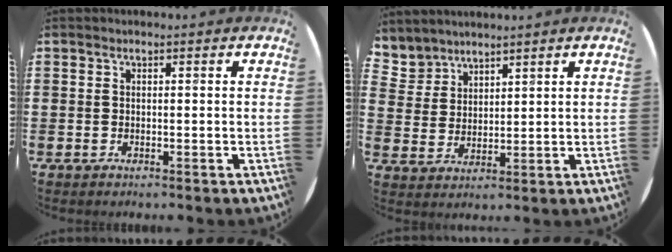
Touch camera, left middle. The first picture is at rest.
{"total": 3.9, "force": [3.6, 1.4, -0.5], "torque": [-0.001, -0.016, 0.071]}